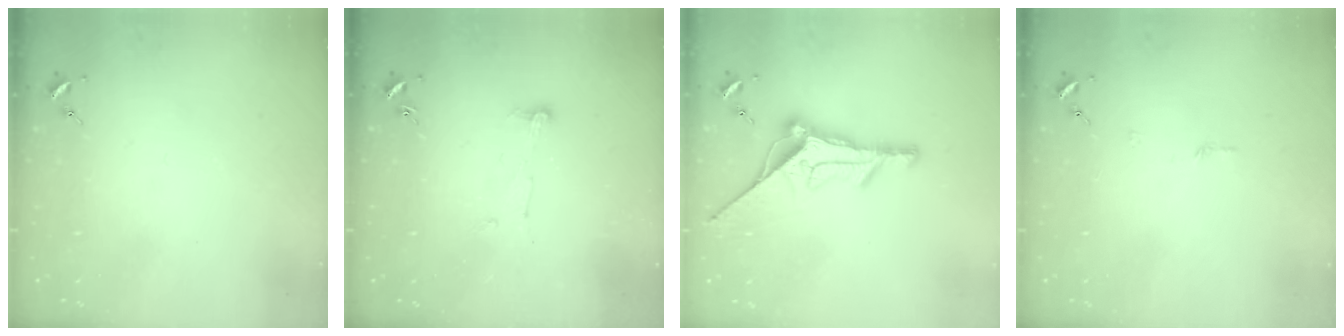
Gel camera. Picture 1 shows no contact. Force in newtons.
{"total": 6.5, "press": 6.5, "slide": 0.7}
{"total": 12.7, "press": 12.7, "slide": 1.0}
{"total": 2.7, "press": 2.7, "slide": 0.2}